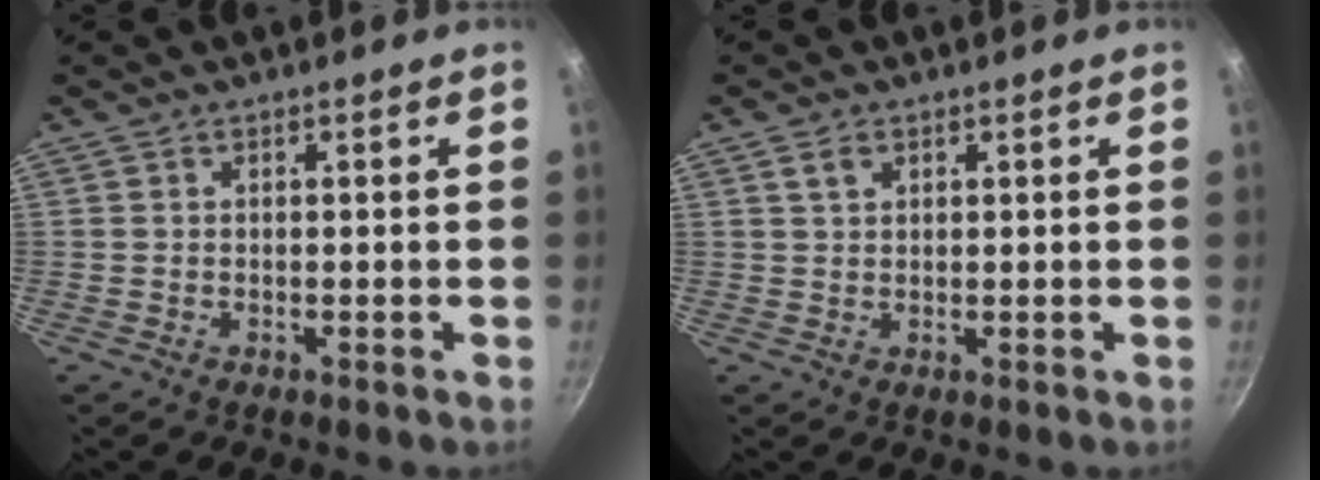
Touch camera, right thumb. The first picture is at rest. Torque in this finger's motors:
{"motor_torque": [-0.13, -0.11, 0.32, 0.08, -0.01]}